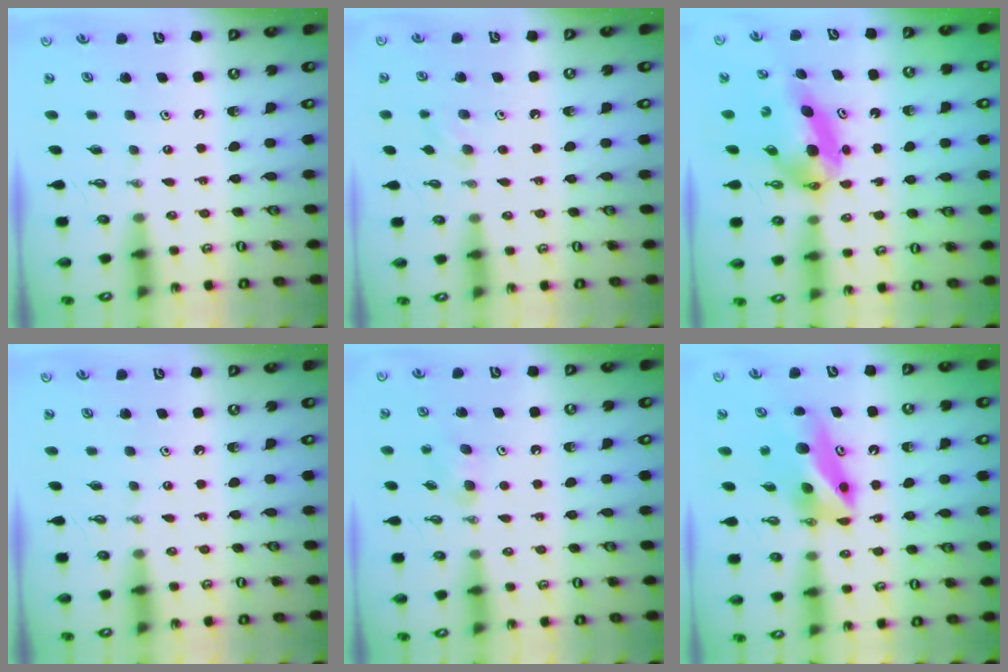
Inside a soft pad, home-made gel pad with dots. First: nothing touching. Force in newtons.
{"total": 5.3, "press": 5.2, "slide": 1.1}
{"total": 6.0, "press": 5.9, "slide": 0.4}
{"total": 0.0}
{"total": 5.7, "press": 5.2, "slide": 2.3}
{"total": 10.7, "press": 7.0, "slide": 8.1}